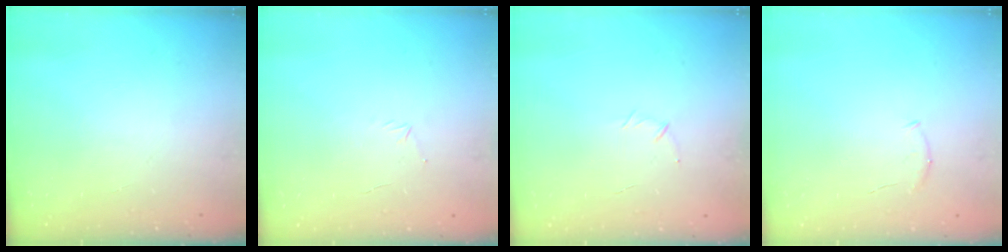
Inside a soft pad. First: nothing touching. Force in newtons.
{"total": 3.2, "press": 3.1, "slide": 0.8}
{"total": 4.1, "press": 4.0, "slide": 1.0}
{"total": 5.5, "press": 5.4, "slide": 1.3}